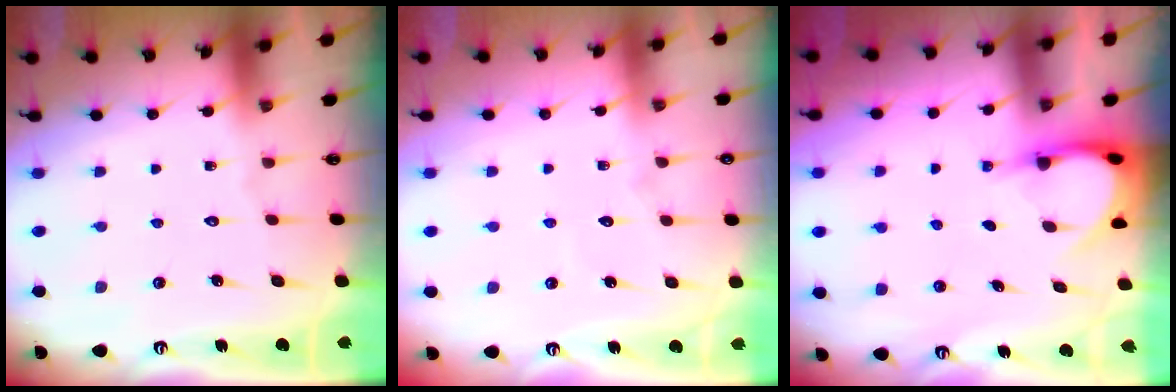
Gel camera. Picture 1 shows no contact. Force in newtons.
{"total": 3.0, "press": 3.0, "slide": 0.3}
{"total": 3.9, "press": 3.9, "slide": 0.4}